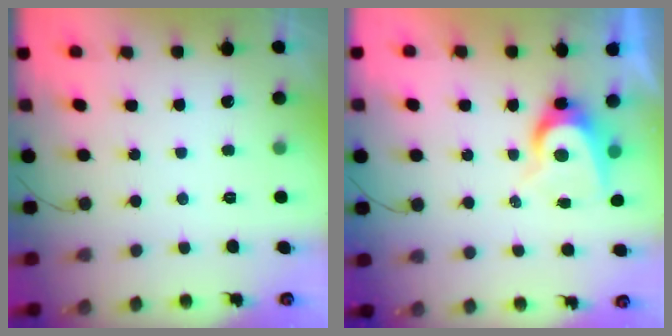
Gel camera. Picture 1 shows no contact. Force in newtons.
{"total": 7.2, "press": 7.2, "slide": 0.5}